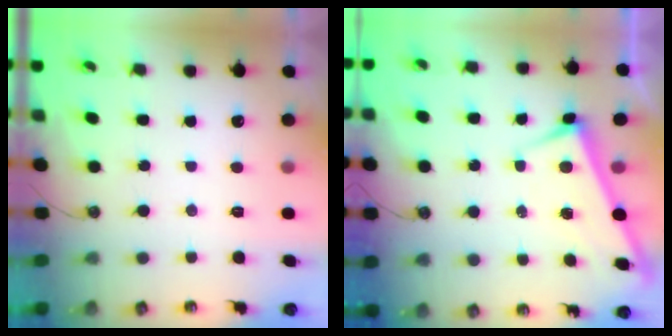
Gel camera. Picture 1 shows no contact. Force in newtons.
{"total": 3.1, "press": 3.1, "slide": 0.1}